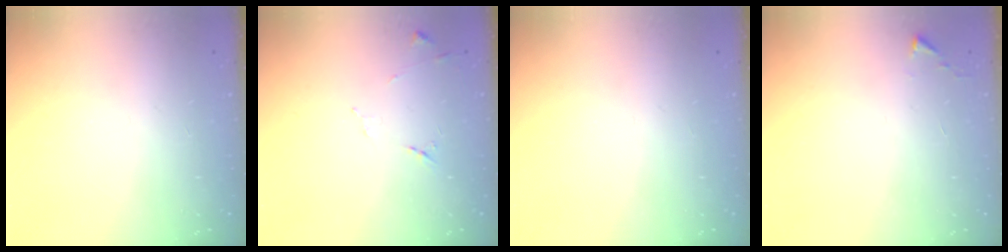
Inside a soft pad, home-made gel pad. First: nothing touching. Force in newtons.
{"total": 7.1, "press": 7.1, "slide": 0.7}
{"total": 0.0}
{"total": 2.7, "press": 2.7, "slide": 0.5}